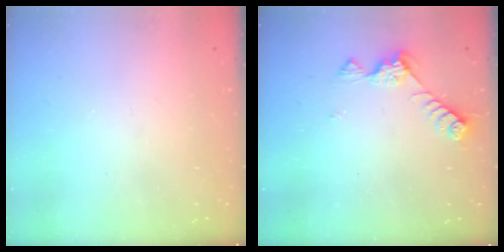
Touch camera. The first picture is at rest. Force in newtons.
{"total": 6.3, "press": 6.2, "slide": 0.6}